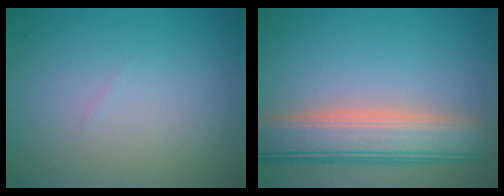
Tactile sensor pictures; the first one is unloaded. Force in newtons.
{"total": 7.4, "press": 7.3, "slide": 0.7}